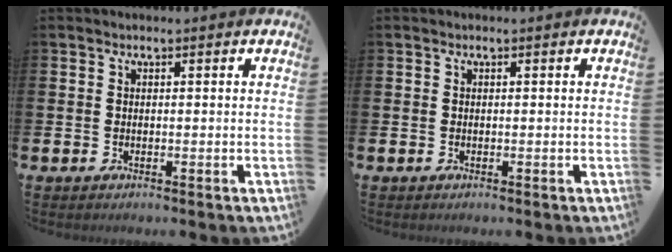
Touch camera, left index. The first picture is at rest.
{"total": 0.0}